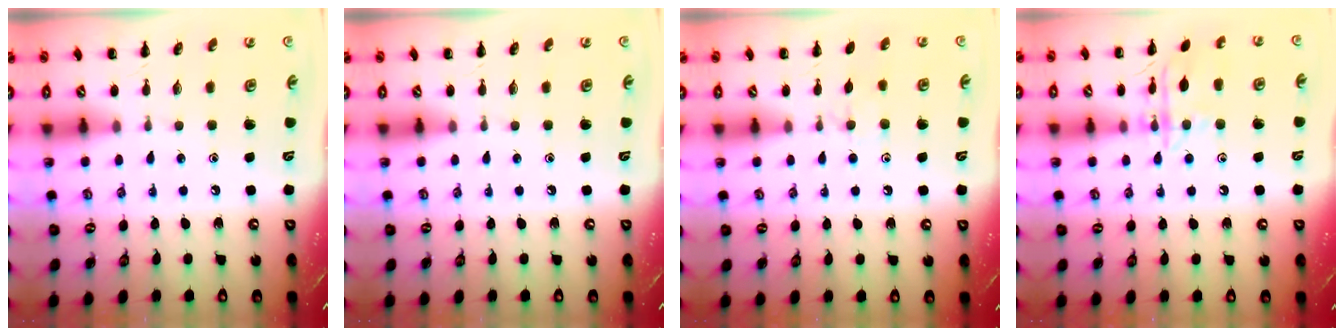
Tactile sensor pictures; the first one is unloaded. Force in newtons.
{"total": 0.0}
{"total": 5.5, "press": 5.1, "slide": 1.9}
{"total": 12.5, "press": 12.5, "slide": 0.6}